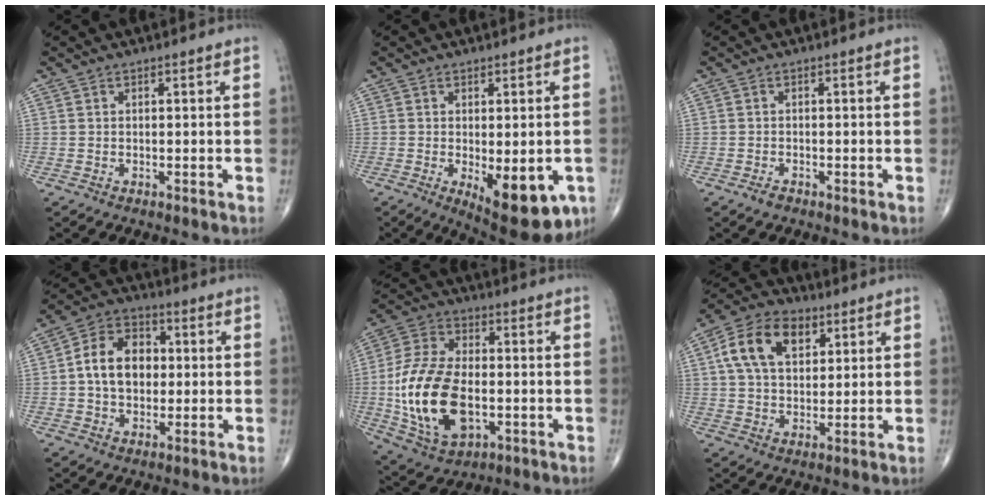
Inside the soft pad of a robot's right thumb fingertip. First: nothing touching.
{"total": 12.4, "force": [-4.2, 5.1, 10.5], "torque": [-0.130, -0.015, -0.046]}
{"total": 1.3, "force": [-0.9, 0.6, 0.8], "torque": [-0.018, -0.001, -0.019]}
{"total": 11.4, "force": [0.5, 8.2, 7.9], "torque": [-0.112, 0.021, 0.000]}
{"total": 20.3, "force": [-2.9, 11.8, 16.2], "torque": [-0.313, 0.006, -0.042]}
{"total": 13.0, "force": [4.6, 8.3, 8.9], "torque": [-0.145, 0.003, 0.079]}